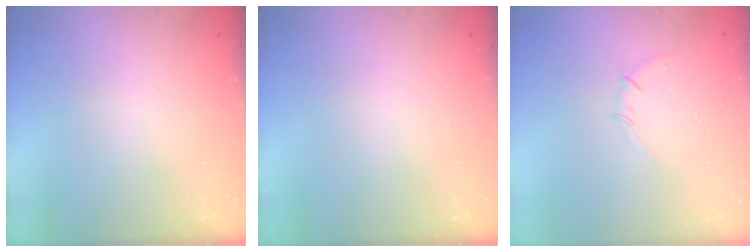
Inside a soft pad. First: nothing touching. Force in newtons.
{"total": 0.0}
{"total": 3.6, "press": 3.4, "slide": 1.2}